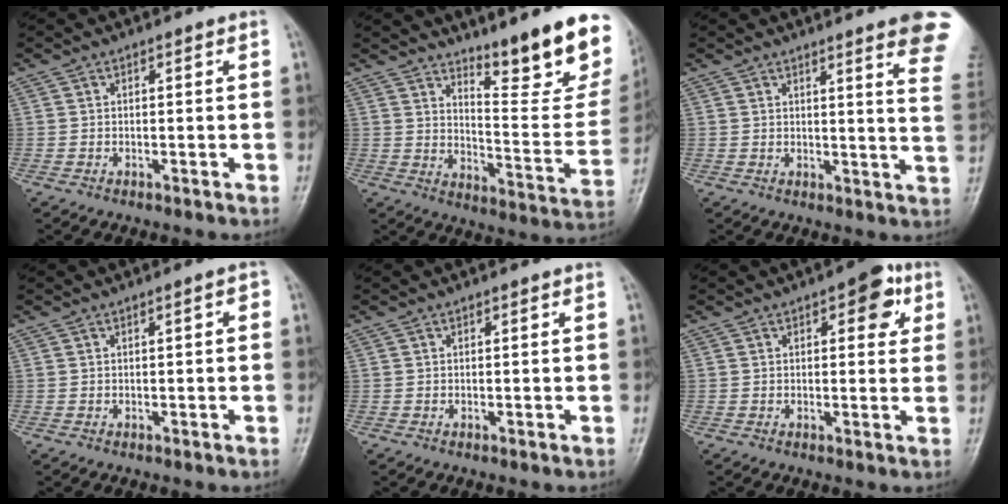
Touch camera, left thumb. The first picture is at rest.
{"total": 19.0, "force": [13.3, 4.4, 12.8], "torque": [-0.139, -0.111, 0.193]}
{"total": 11.6, "force": [7.7, 1.2, 8.6], "torque": [-0.080, -0.034, 0.072]}
{"total": 1.5, "force": [0.0, 0.6, 1.4], "torque": [-0.017, 0.004, -0.002]}
{"total": 0.0}
{"total": 6.6, "force": [2.6, 3.2, 5.2], "torque": [-0.035, -0.002, 0.023]}